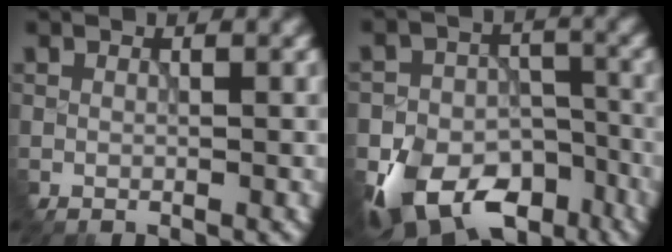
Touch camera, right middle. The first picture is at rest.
{"total": 10.3, "force": [-7.5, 6.0, 3.8], "torque": [-0.080, -0.021, -0.093]}